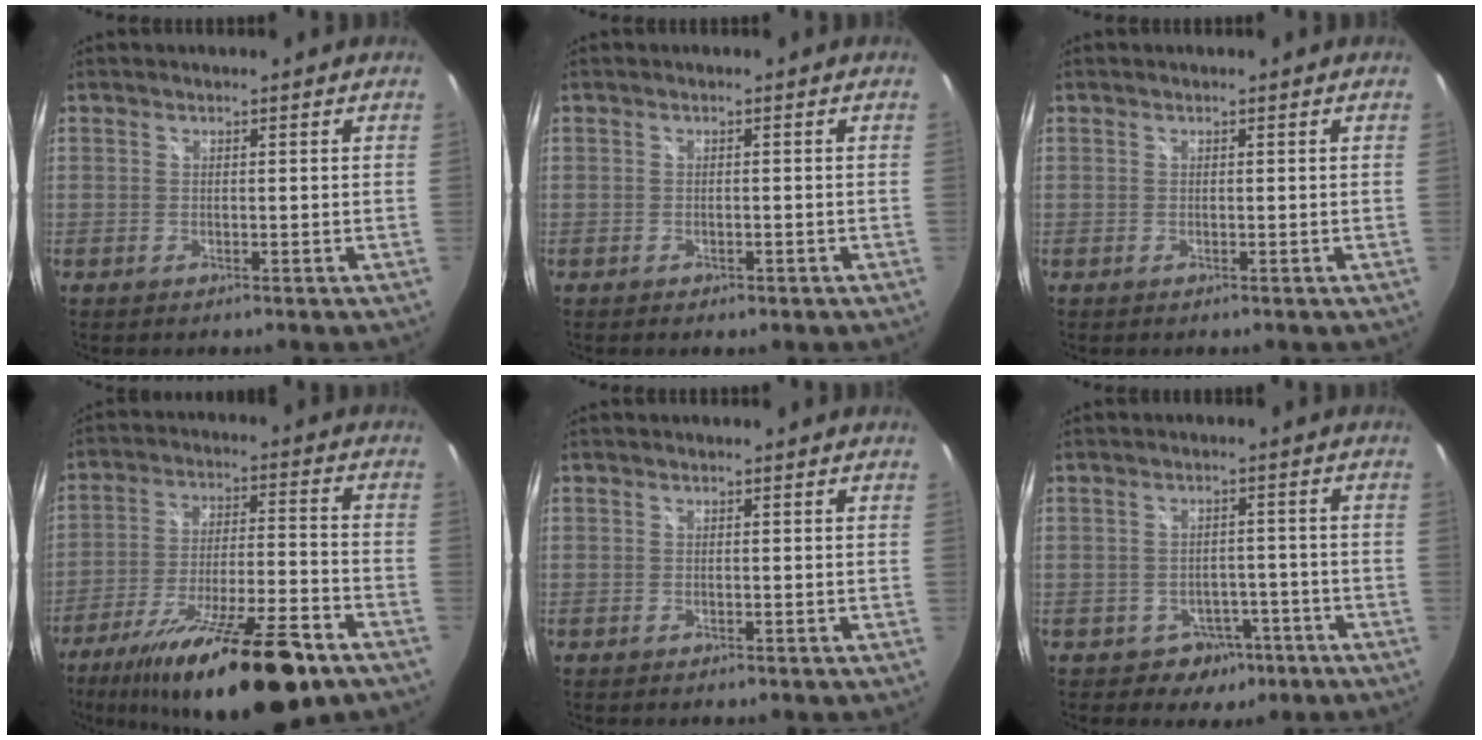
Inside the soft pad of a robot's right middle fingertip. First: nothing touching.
{"total": 1.5, "force": [-1.0, 0.8, 0.7], "torque": [-0.014, -0.003, -0.012]}
{"total": 0.0}
{"total": 23.3, "force": [-16.4, 4.8, 15.8], "torque": [-0.278, -0.039, -0.256]}
{"total": 0.0}
{"total": 5.3, "force": [-3.1, 4.2, 1.2], "torque": [-0.030, 0.020, -0.027]}